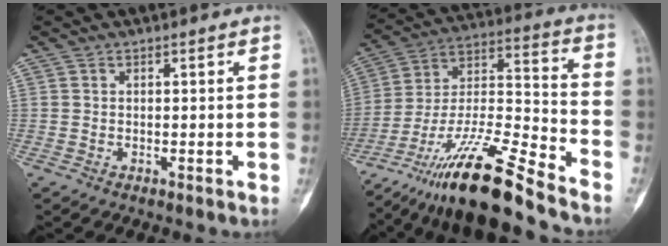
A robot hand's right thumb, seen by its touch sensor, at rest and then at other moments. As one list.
[{"total": 19.9, "force": [-15.4, 1.8, 12.5], "torque": [-0.256, 0.070, -0.280]}]